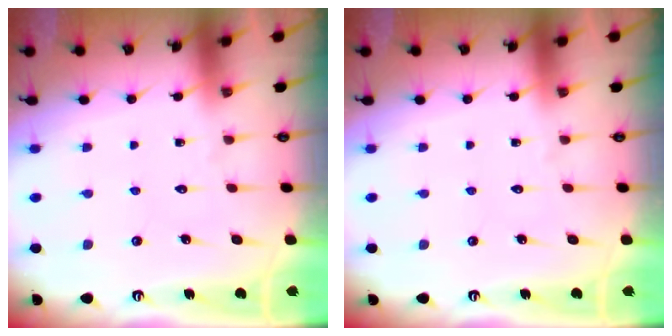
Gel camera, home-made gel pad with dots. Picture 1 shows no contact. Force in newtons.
{"total": 0.0}